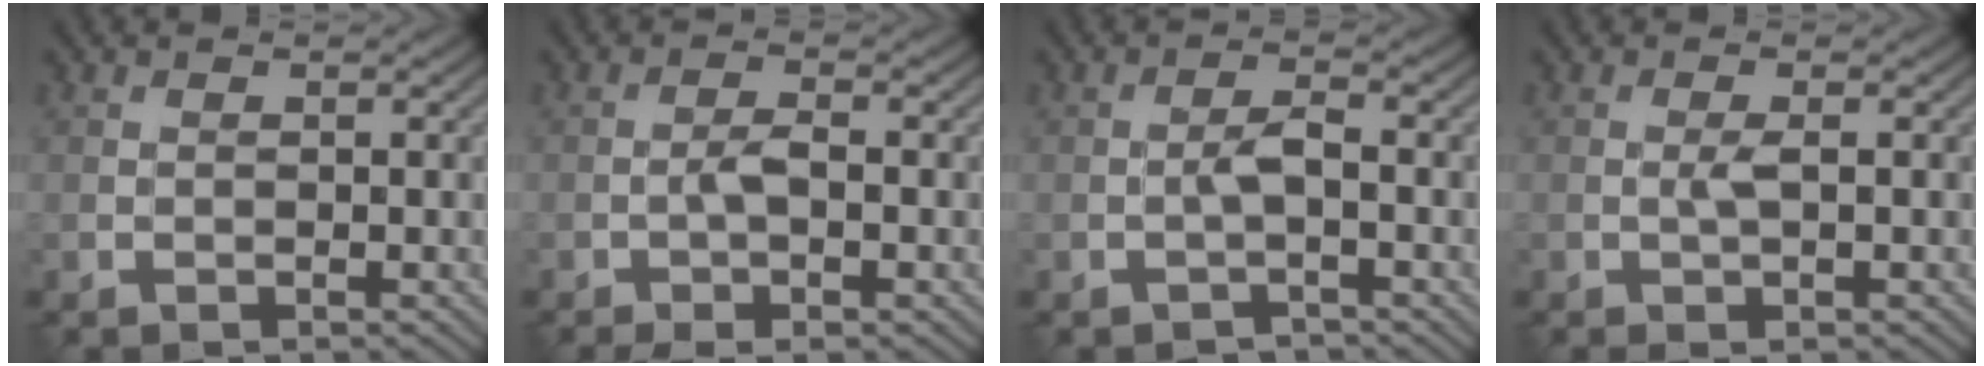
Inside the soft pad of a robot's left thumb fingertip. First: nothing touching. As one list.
[{"total": 3.5, "force": [-1.4, 1.0, 3.0], "torque": [-0.059, 0.002, -0.030]}, {"total": 1.9, "force": [-1.0, 0.5, 1.6], "torque": [-0.030, 0.007, -0.026]}, {"total": 1.6, "force": [-0.1, 0.2, 1.6], "torque": [-0.032, 0.001, -0.005]}]